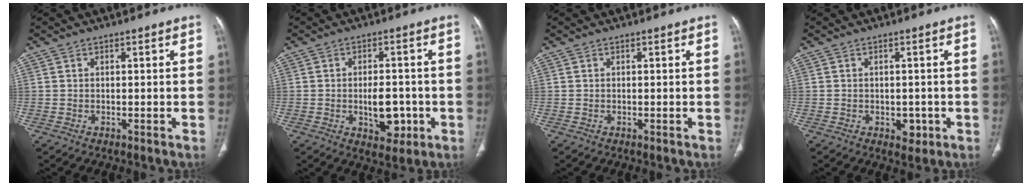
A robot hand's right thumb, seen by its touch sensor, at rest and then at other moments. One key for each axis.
{"total": 7.4, "fx": -1.6, "fy": 4.2, "fz": 5.9, "tx": -0.066, "ty": 0.007, "tz": -0.014}
{"total": 0.0}
{"total": 2.9, "fx": -0.8, "fy": 2.0, "fz": 1.8, "tx": -0.008, "ty": 0.002, "tz": -0.004}